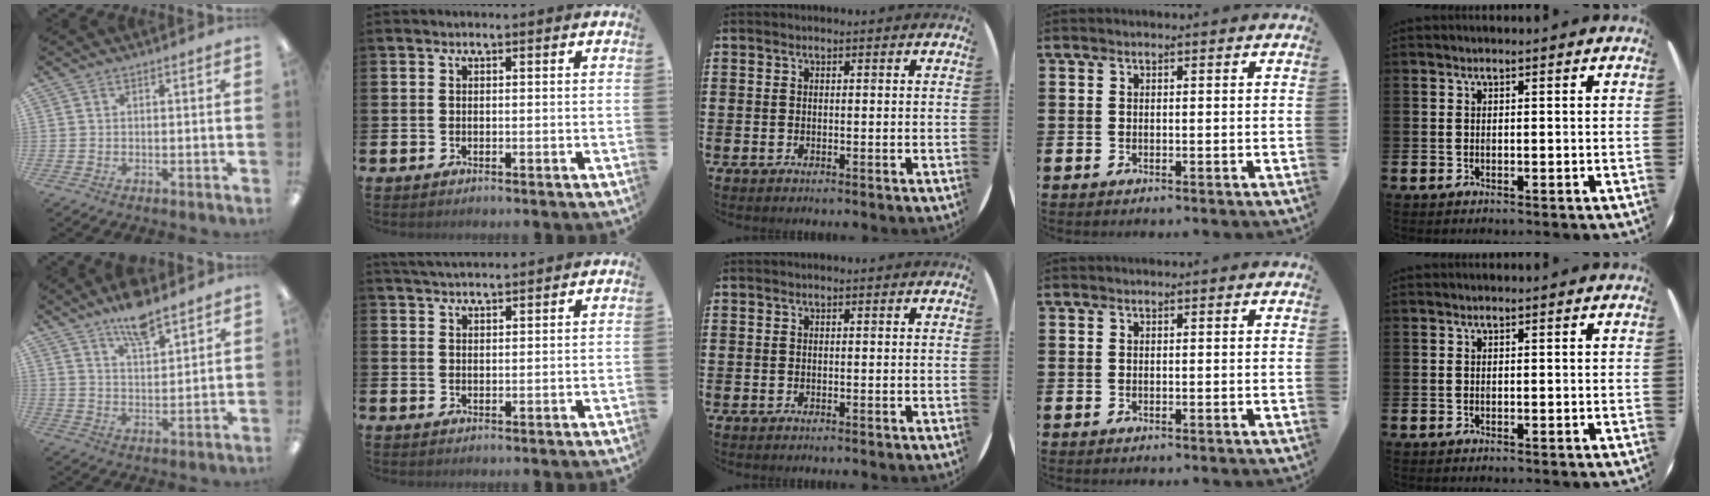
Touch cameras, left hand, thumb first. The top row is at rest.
{"thumb": {"total": 9.1, "force": [7.3, 2.8, 4.7], "torque": [-0.077, -0.041, 0.128]}, "index": {"total": 3.2, "force": [3.1, 0.4, 0.6], "torque": [-0.015, -0.013, 0.057]}}